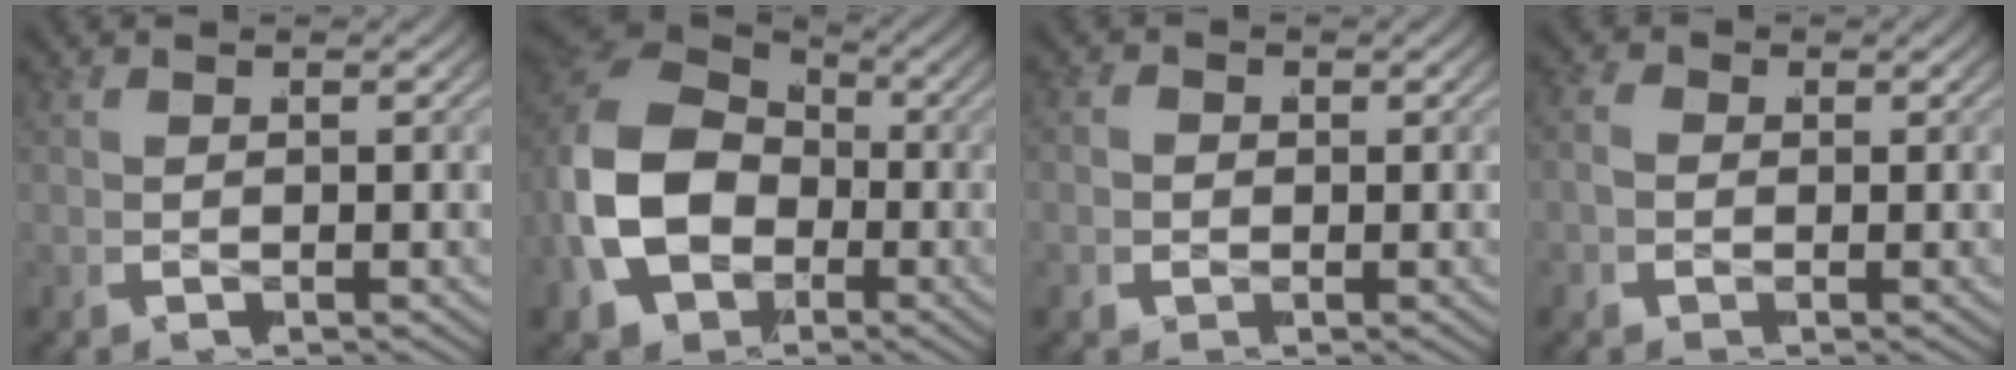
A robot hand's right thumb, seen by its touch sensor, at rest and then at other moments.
{"total": 13.6, "force": [-0.1, 10.4, 8.7], "torque": [-0.228, -0.025, 0.011]}
{"total": 1.3, "force": [-0.2, 1.2, 0.5], "torque": [-0.009, -0.004, -0.006]}
{"total": 1.8, "force": [-0.3, 1.5, 0.9], "torque": [-0.022, -0.003, -0.008]}